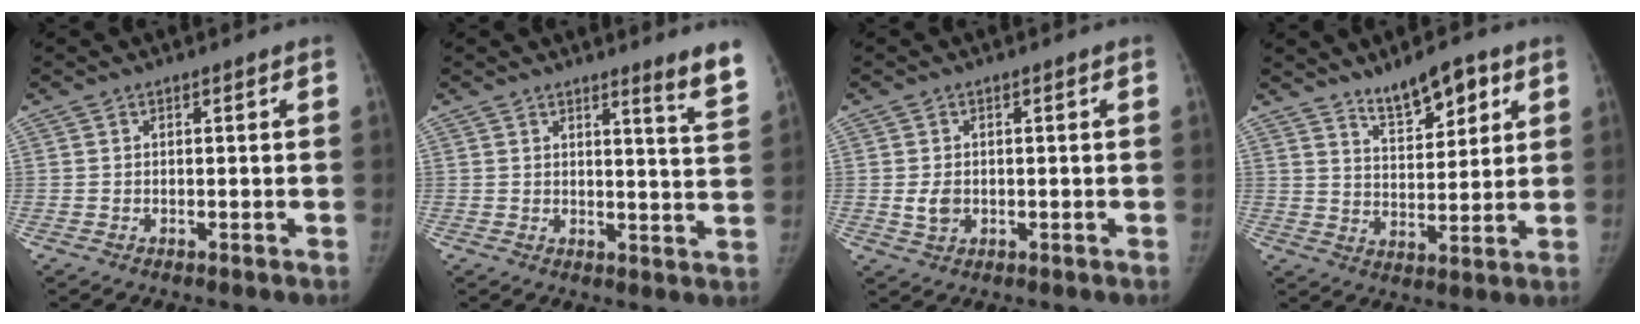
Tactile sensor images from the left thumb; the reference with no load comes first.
{"total": 6.4, "force": [4.9, -0.5, 4.1], "torque": [-0.047, -0.045, 0.052]}
{"total": 2.8, "force": [-0.2, 2.2, 1.7], "torque": [-0.023, -0.001, 0.001]}
{"total": 9.3, "force": [6.0, 3.6, 6.0], "torque": [-0.072, -0.034, 0.103]}